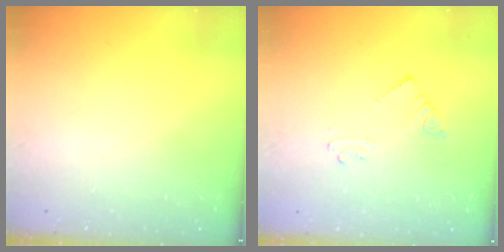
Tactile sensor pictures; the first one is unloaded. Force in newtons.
{"total": 2.5, "press": 2.5, "slide": 0.2}